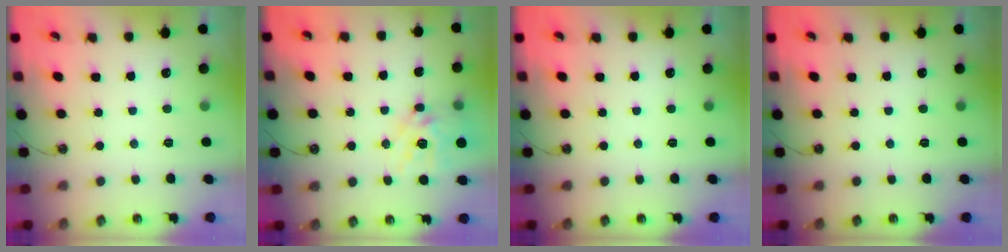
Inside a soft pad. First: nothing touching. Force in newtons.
{"total": 14.7, "press": 14.7, "slide": 1.4}
{"total": 0.0}
{"total": 0.0}